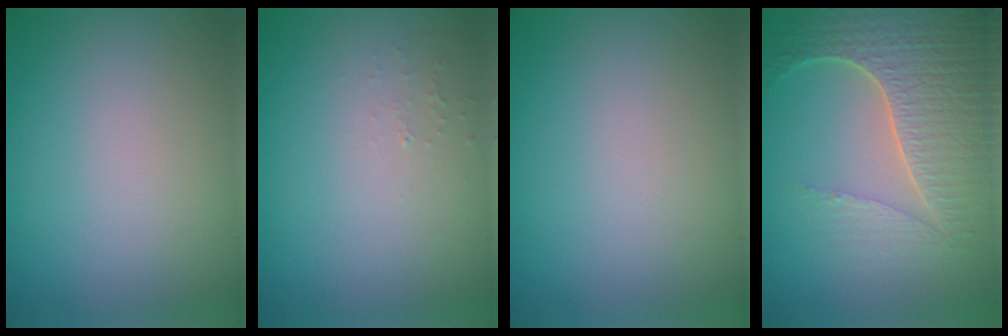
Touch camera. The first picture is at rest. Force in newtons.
{"total": 0.5, "press": 0.5, "slide": 0.1}
{"total": 0.0}
{"total": 5.9, "press": 4.8, "slide": 3.4}